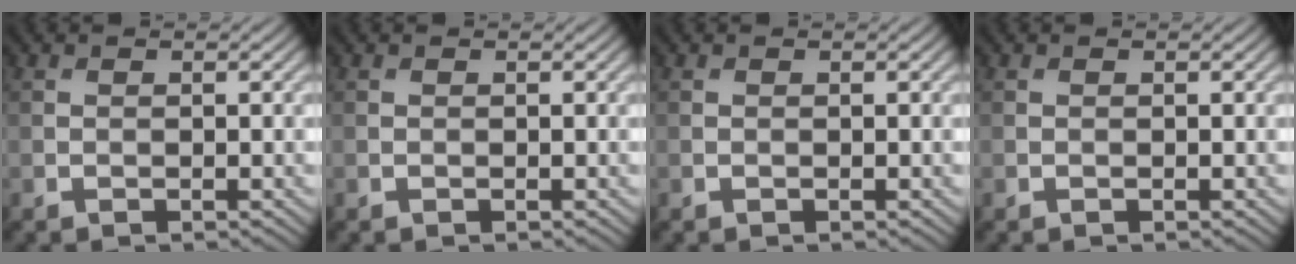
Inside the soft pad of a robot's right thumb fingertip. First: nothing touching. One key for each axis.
{"total": 0.0}
{"total": 0.0}
{"total": 0.0}